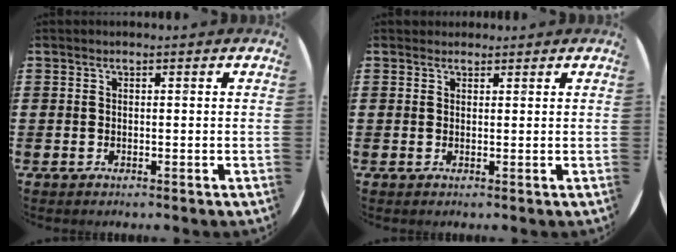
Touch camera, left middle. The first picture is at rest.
{"total": 0.9, "force": [0.8, 0.3, -0.1], "torque": [0.000, 0.003, 0.016]}